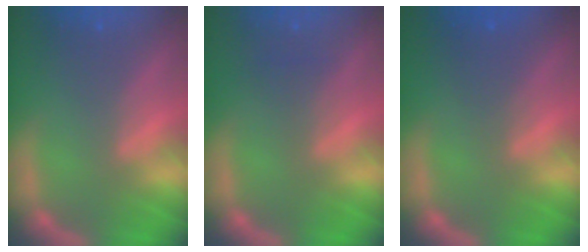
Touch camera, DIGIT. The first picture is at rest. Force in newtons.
{"total": 1.5}
{"total": 1.9}